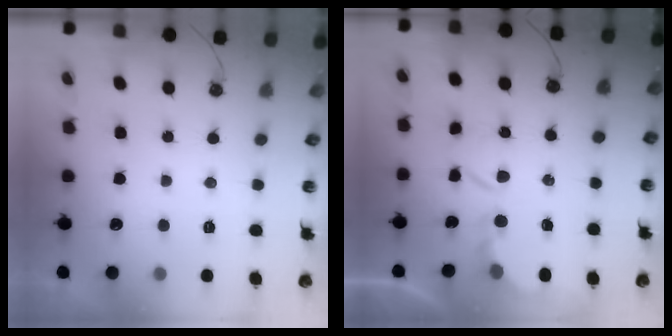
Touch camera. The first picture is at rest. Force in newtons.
{"total": 6.1, "press": 6.0, "slide": 0.6}